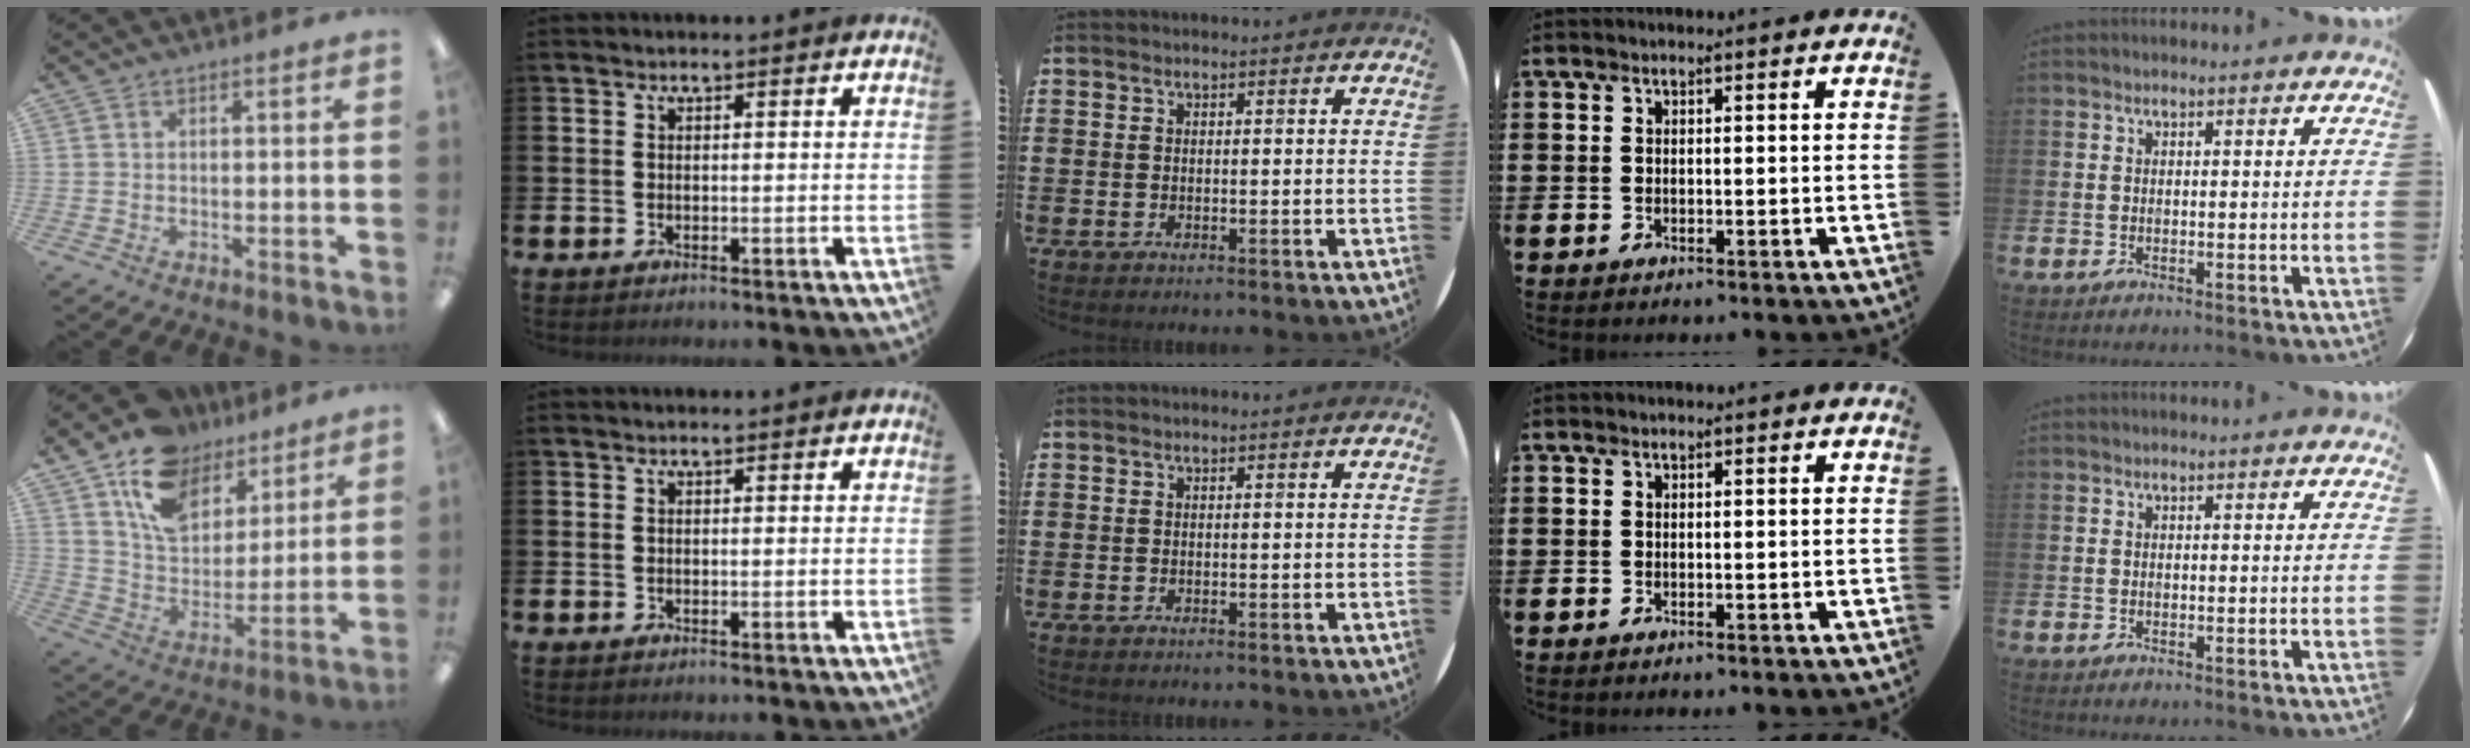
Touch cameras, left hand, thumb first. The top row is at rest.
{"thumb": {"total": 15.6, "force": [10.0, 10.1, 6.5], "torque": [-0.122, -0.047, 0.190]}}